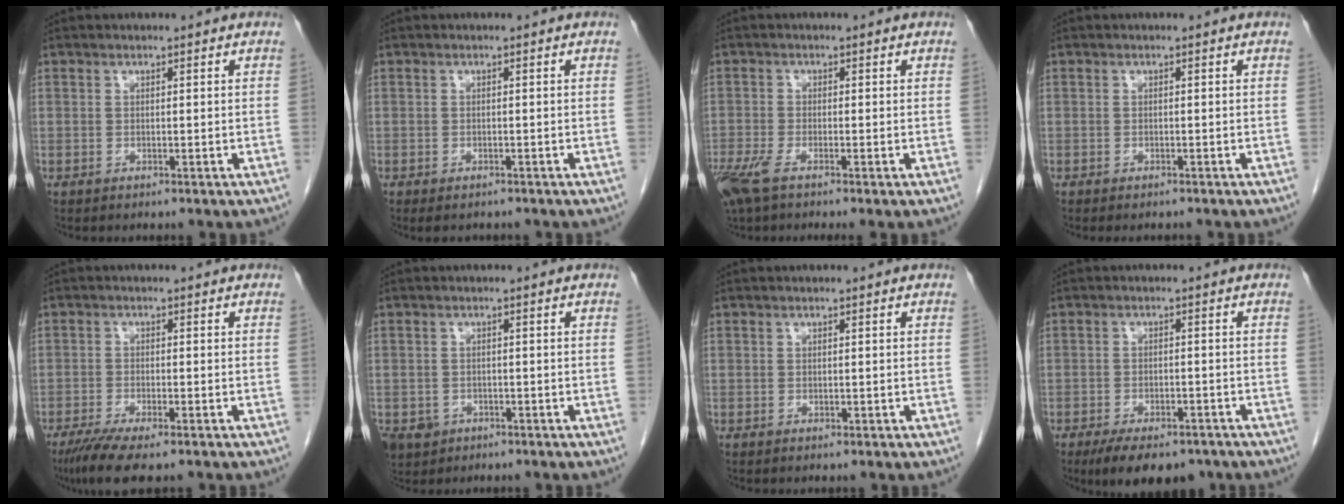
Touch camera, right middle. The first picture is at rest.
{"total": 2.6, "force": [-2.2, 0.9, 1.0], "torque": [-0.010, -0.005, -0.025]}
{"total": 5.0, "force": [-3.2, 0.8, 3.7], "torque": [-0.074, -0.015, -0.062]}
{"total": 1.8, "force": [-1.6, 0.3, 0.7], "torque": [-0.012, -0.004, -0.018]}
{"total": 6.9, "force": [-5.1, 1.0, 4.6], "torque": [-0.077, -0.016, -0.083]}
{"total": 5.4, "force": [-2.7, 4.4, 1.4], "torque": [-0.032, 0.001, -0.038]}
{"total": 0.0}
{"total": 10.3, "force": [-7.8, 4.1, 5.4], "torque": [-0.074, -0.004, -0.113]}